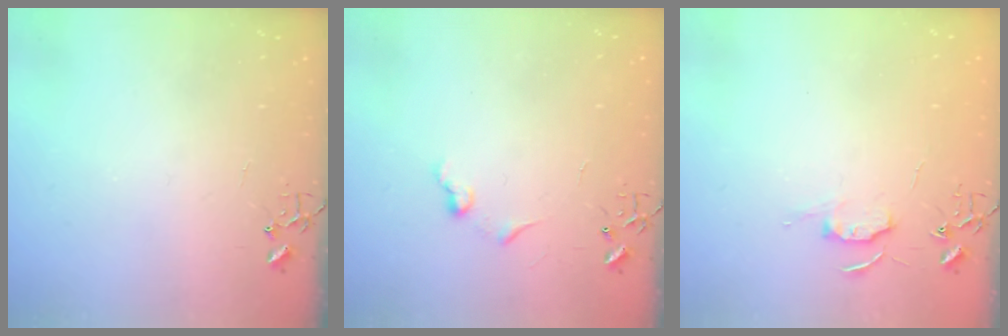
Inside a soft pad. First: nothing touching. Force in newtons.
{"total": 6.3, "press": 6.3, "slide": 0.5}
{"total": 5.7, "press": 5.7, "slide": 0.6}